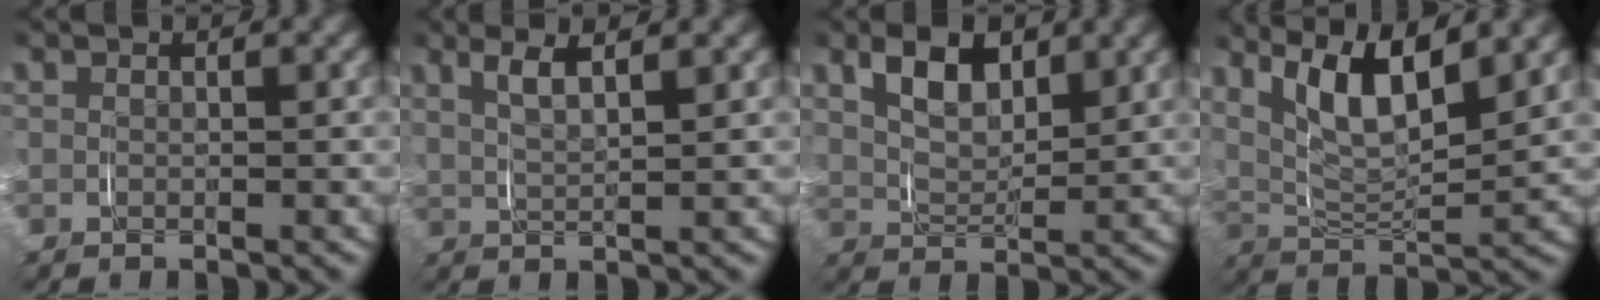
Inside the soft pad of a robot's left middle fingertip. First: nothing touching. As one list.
[{"total": 3.5, "force": [2.0, 1.2, 2.6], "torque": [-0.052, 0.001, 0.038]}, {"total": 5.5, "force": [2.8, 3.3, 3.5], "torque": [-0.065, -0.001, 0.046]}, {"total": 8.3, "force": [4.2, 3.9, 6.0], "torque": [-0.112, 0.005, 0.068]}]